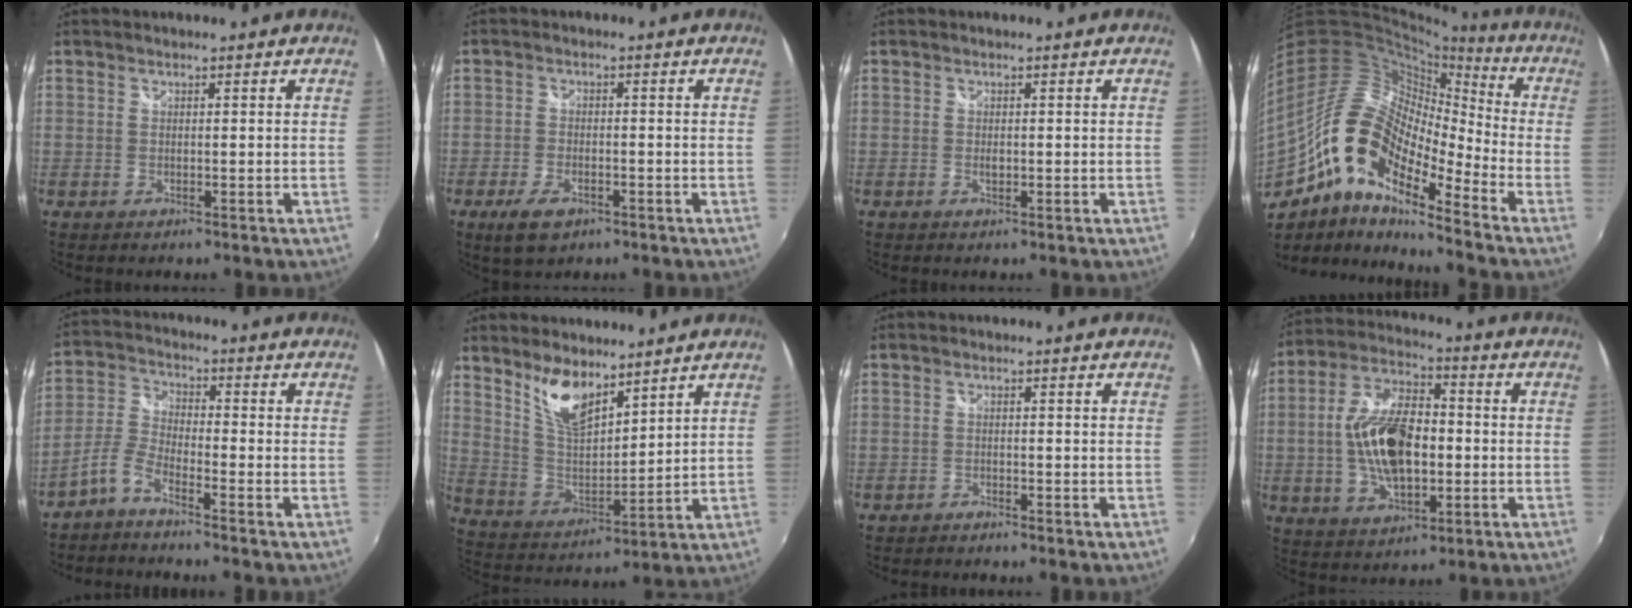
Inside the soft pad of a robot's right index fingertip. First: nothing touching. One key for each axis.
{"total": 5.8, "fx": -3.4, "fy": 2.9, "fz": 3.7, "tx": -0.092, "ty": -0.011, "tz": -0.060}
{"total": 0.9, "fx": -0.1, "fy": 0.6, "fz": 0.6, "tx": -0.010, "ty": -0.001, "tz": -0.003}
{"total": 17.5, "fx": -9.4, "fy": 7.3, "fz": 12.8, "tx": -0.214, "ty": -0.009, "tz": -0.195}
{"total": 4.4, "fx": -3.3, "fy": 1.1, "fz": 2.7, "tx": -0.070, "ty": 0.012, "tz": -0.078}
{"total": 10.4, "fx": 7.4, "fy": 3.8, "fz": 6.1, "tx": -0.116, "ty": -0.003, "tz": 0.149}
{"total": 1.3, "fx": -1.3, "fy": 0.3, "fz": 0.1, "tx": -0.010, "ty": -0.003, "tz": -0.026}
{"total": 15.2, "fx": -1.5, "fy": 8.2, "fz": 12.7, "tx": -0.246, "ty": 0.010, "tz": -0.025}